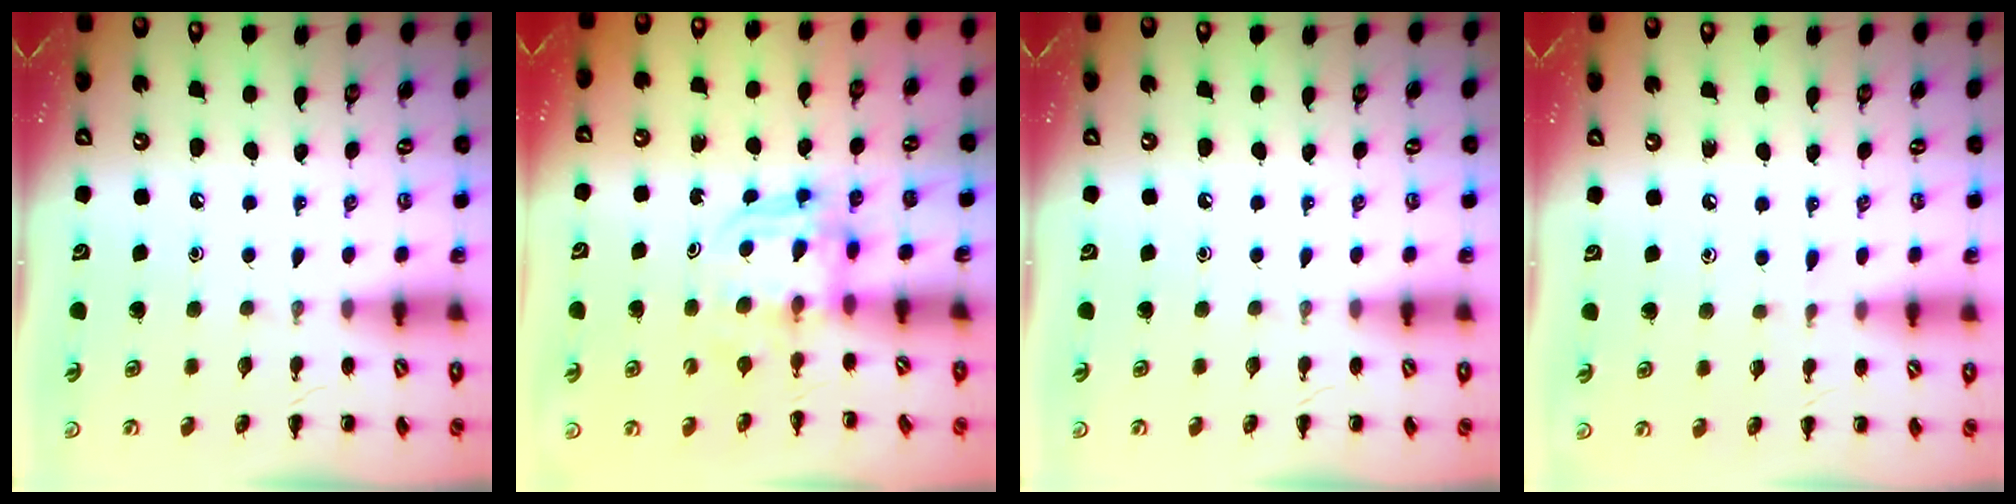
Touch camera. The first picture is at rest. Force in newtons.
{"total": 3.7, "press": 3.7, "slide": 0.2}
{"total": 0.0}
{"total": 4.2, "press": 3.8, "slide": 1.8}